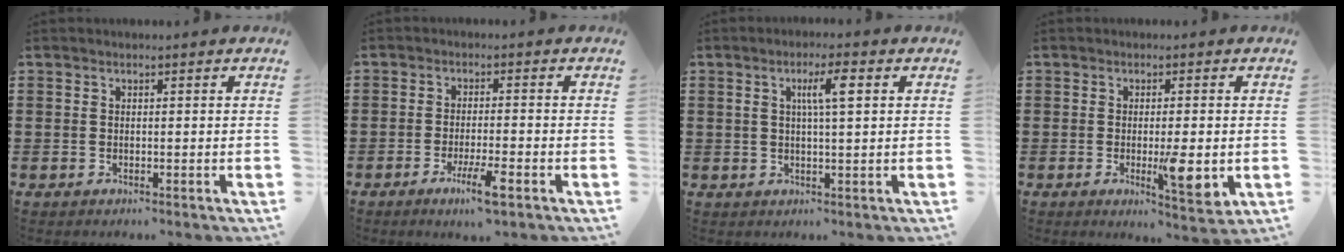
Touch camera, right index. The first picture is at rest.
{"total": 5.1, "force": [-2.7, 0.4, 4.2], "torque": [-0.079, -0.013, -0.048]}
{"total": 4.8, "force": [1.3, 0.9, 4.5], "torque": [-0.083, 0.006, 0.016]}
{"total": 6.1, "force": [-1.3, 1.3, 5.8], "torque": [-0.102, -0.018, -0.023]}